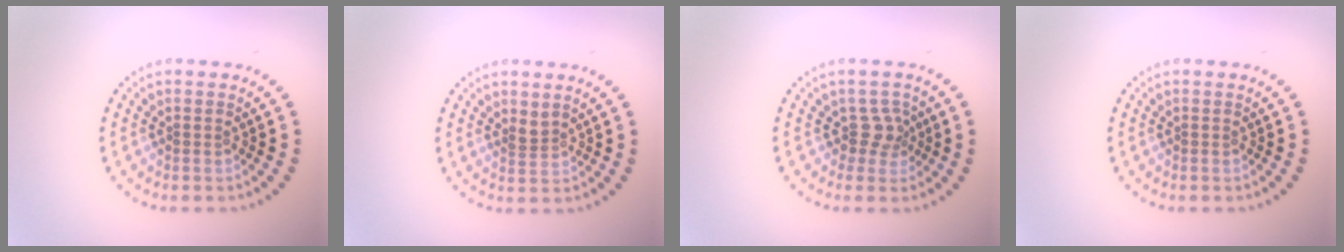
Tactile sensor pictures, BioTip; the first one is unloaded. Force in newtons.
{"total": 1.1, "press": 0.7, "slide": 0.8}
{"total": 2.0, "press": 1.5, "slide": 1.3}
{"total": 0.0}